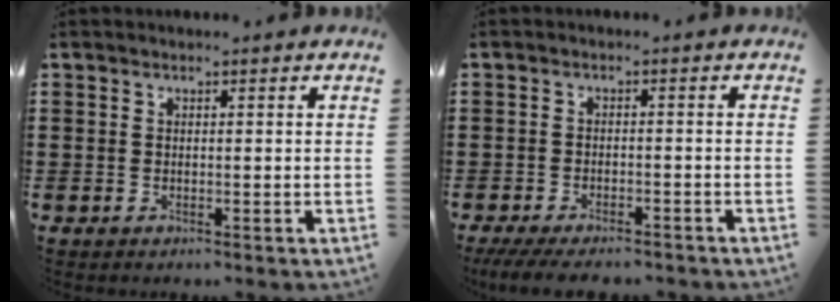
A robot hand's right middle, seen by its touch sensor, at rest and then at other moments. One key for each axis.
{"total": 3.1, "fx": -2.9, "fy": 0.3, "fz": 1.2, "tx": -0.035, "ty": -0.009, "tz": -0.061}